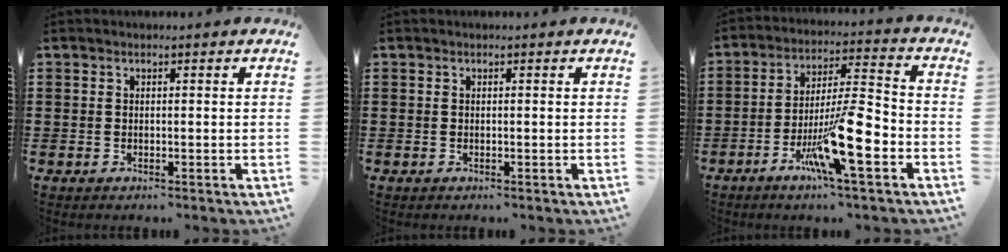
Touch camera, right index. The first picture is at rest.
{"total": 0.0}
{"total": 13.0, "force": [-5.4, 2.5, 11.6], "torque": [-0.224, 0.000, -0.098]}